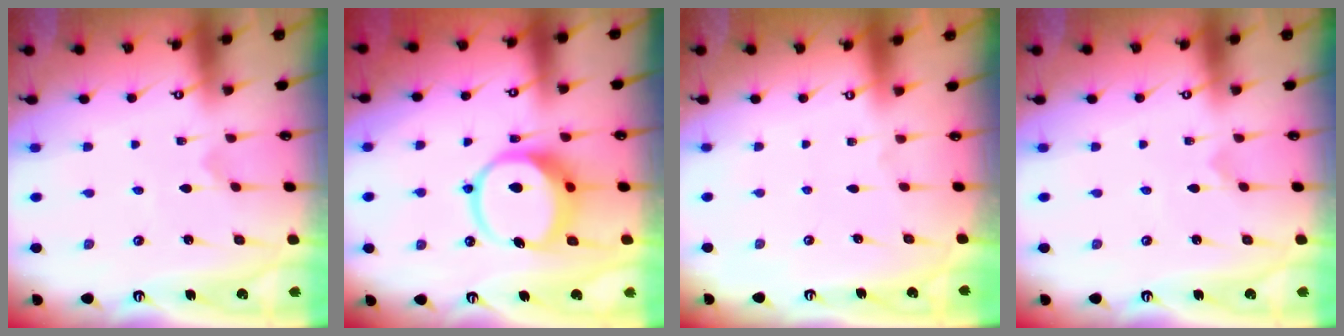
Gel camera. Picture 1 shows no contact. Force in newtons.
{"total": 12.1, "press": 12.0, "slide": 1.7}
{"total": 0.0}
{"total": 0.0}